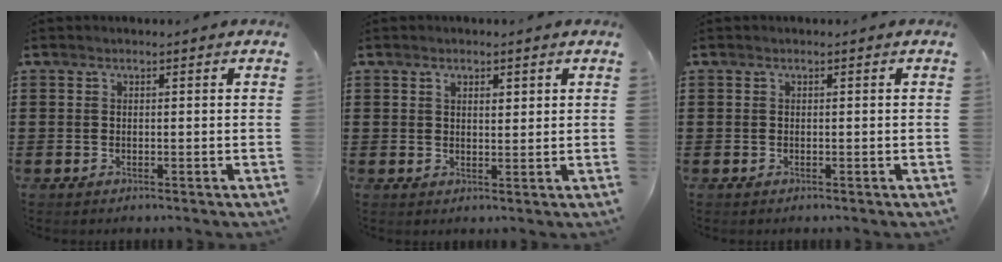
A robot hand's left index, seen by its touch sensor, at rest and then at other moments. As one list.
[{"total": 1.5, "force": [1.1, 0.8, 0.7], "torque": [-0.008, 0.002, 0.018]}, {"total": 0.0}]